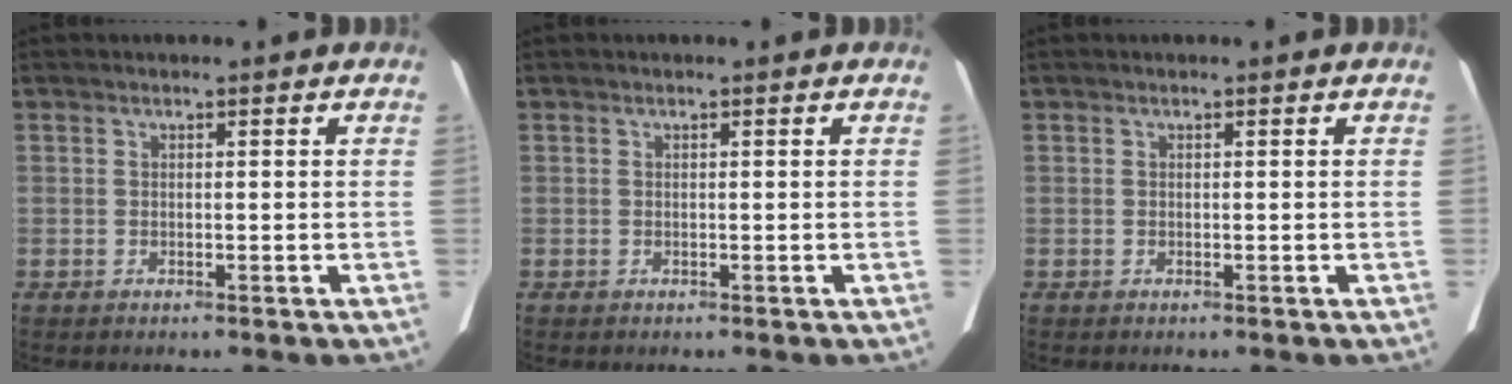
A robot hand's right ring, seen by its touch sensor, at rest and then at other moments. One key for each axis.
{"total": 0.0}
{"total": 0.0}